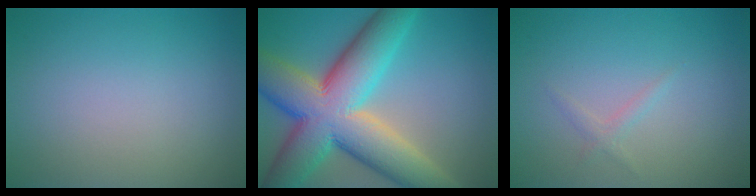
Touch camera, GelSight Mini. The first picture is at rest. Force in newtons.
{"total": 14.1, "press": 14.1, "slide": 0.6}
{"total": 0.9, "press": 0.9, "slide": 0.1}